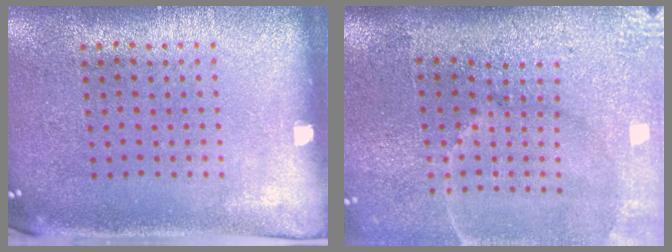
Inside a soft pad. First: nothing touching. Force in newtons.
{"total": 4.7, "press": 3.9, "slide": 2.7}